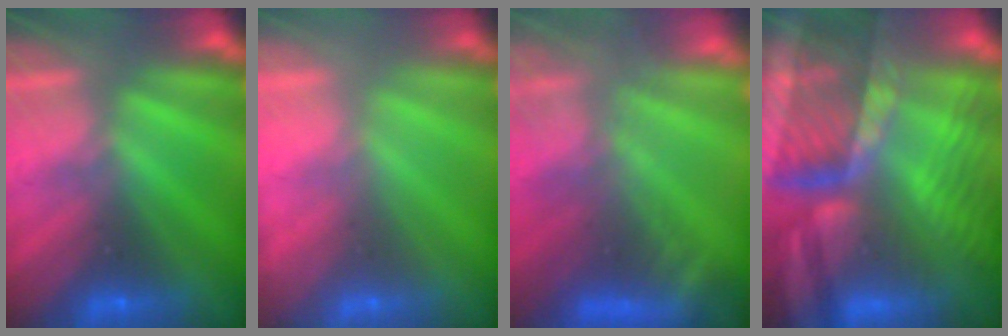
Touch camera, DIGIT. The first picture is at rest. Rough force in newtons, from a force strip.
{"total": 2.1}
{"total": 9.1}
{"total": 8.9}